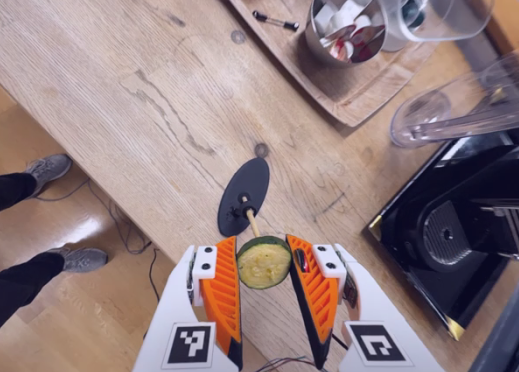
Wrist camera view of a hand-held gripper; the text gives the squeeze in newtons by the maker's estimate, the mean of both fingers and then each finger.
{"total": 9.5, "left": 9.7, "right": 9.3}